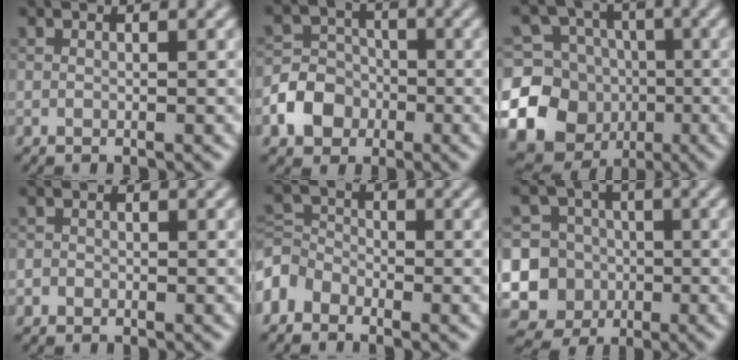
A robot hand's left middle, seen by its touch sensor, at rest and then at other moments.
{"total": 4.7, "force": [-1.9, 3.9, 1.7], "torque": [-0.014, 0.000, -0.054]}
{"total": 18.4, "force": [-5.3, 17.0, 4.7], "torque": [-0.138, -0.031, -0.100]}
{"total": 0.7, "force": [-0.3, 0.6, 0.1], "torque": [0.002, -0.004, -0.006]}
{"total": 2.9, "force": [-2.1, 1.9, 0.7], "torque": [-0.019, 0.004, -0.059]}
{"total": 11.6, "force": [-2.9, 11.0, 2.0], "torque": [-0.072, -0.005, -0.058]}